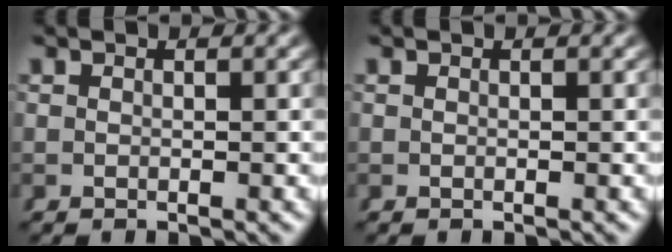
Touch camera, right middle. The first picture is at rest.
{"total": 0.0}